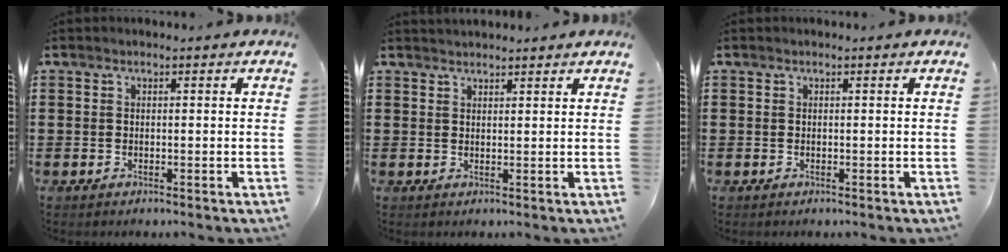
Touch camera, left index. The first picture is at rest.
{"total": 1.5, "force": [1.5, 0.1, 0.1], "torque": [-0.004, 0.002, 0.029]}
{"total": 0.0}